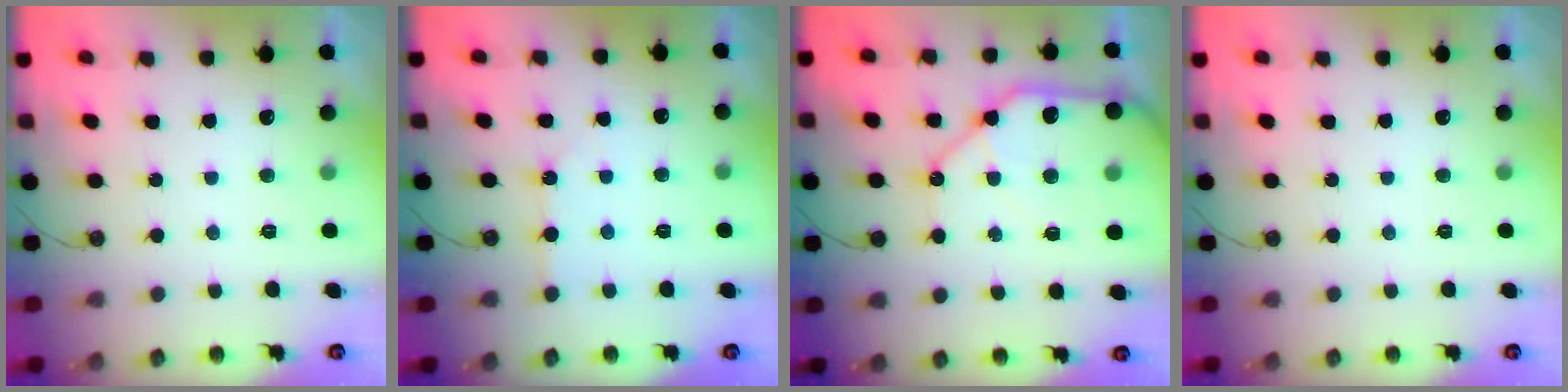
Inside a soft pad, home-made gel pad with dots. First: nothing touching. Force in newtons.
{"total": 1.8, "press": 1.8, "slide": 0.4}
{"total": 15.8, "press": 15.7, "slide": 2.0}
{"total": 0.0}